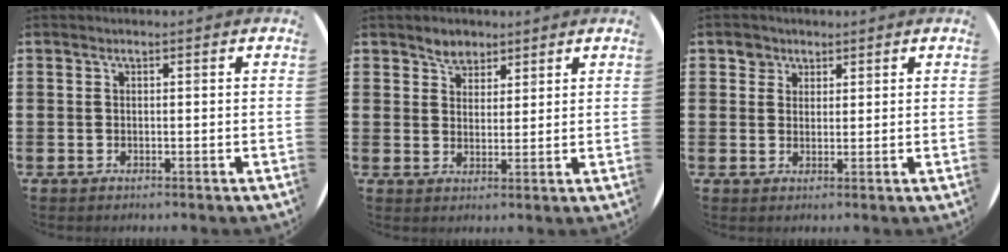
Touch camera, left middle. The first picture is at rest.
{"total": 3.1, "force": [2.7, 1.7, 0.2], "torque": [-0.002, -0.001, 0.051]}
{"total": 2.3, "force": [1.7, 1.6, 0.0], "torque": [0.012, -0.002, 0.031]}